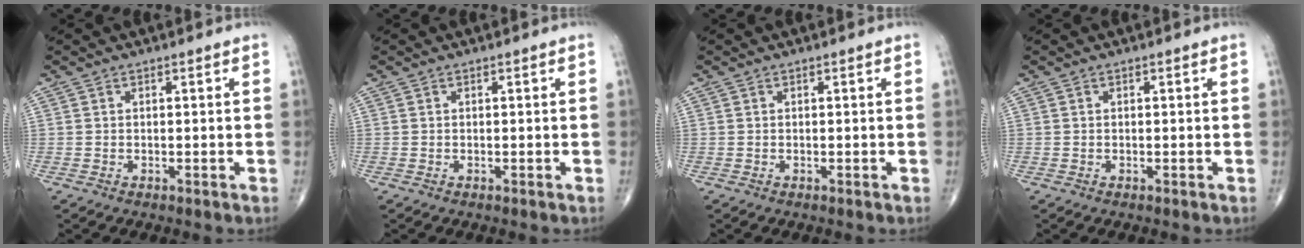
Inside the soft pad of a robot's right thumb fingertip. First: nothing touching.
{"total": 0.0}
{"total": 0.0}
{"total": 0.0}